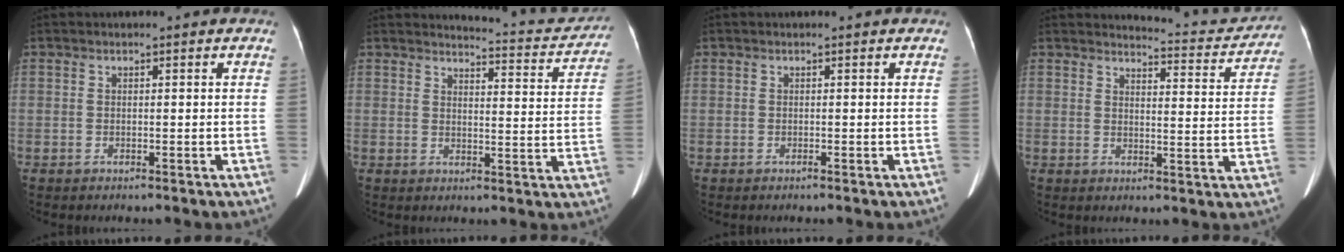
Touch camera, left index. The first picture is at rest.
{"total": 10.2, "force": [10.0, 1.2, 1.7], "torque": [-0.013, -0.027, 0.104]}
{"total": 0.0}
{"total": 9.3, "force": [9.2, 0.9, 0.7], "torque": [-0.003, -0.025, 0.098]}